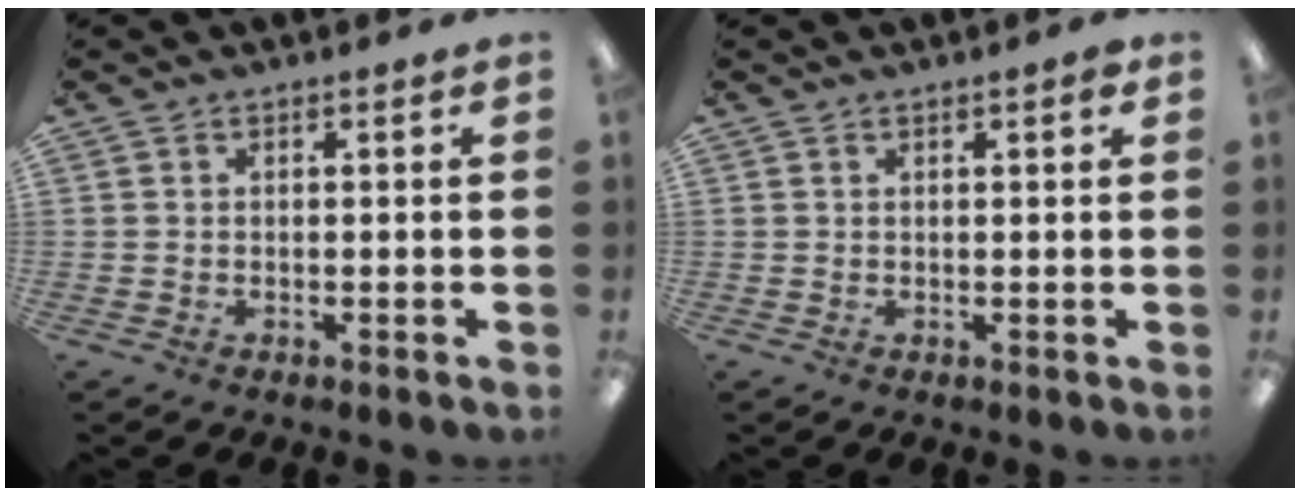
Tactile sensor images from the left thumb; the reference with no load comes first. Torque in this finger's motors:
{"motor_torque": [-0.34, -0.21, -0.62, 0.36, 0.01]}